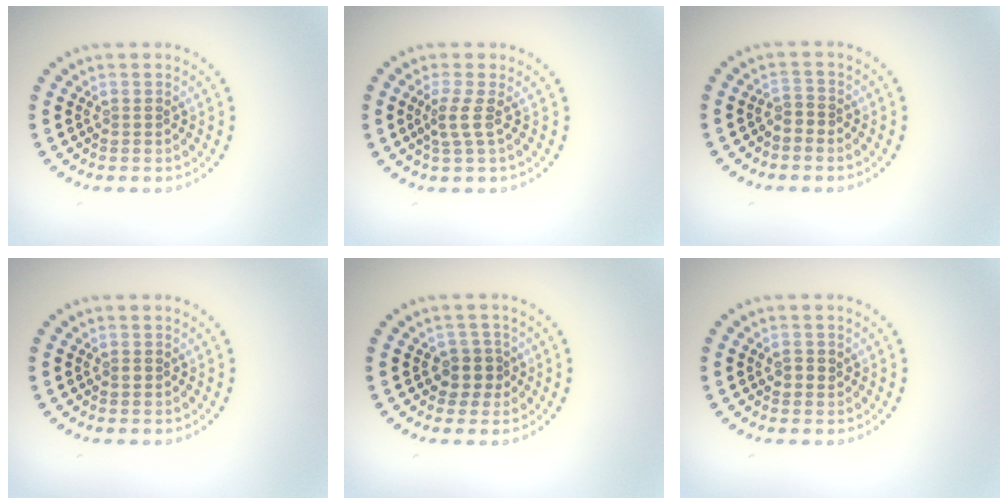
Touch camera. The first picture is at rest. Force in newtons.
{"total": 1.8, "press": 1.3, "slide": 1.3}
{"total": 0.9, "press": 0.5, "slide": 0.7}
{"total": 0.6, "press": 0.5, "slide": 0.2}
{"total": 2.2, "press": 1.9, "slide": 1.2}
{"total": 1.1, "press": 1.1, "slide": 0.4}